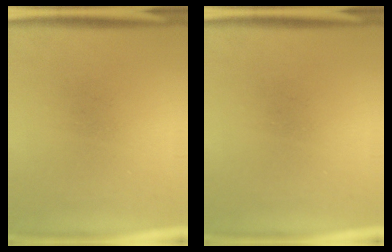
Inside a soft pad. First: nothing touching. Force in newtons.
{"total": 0.0}